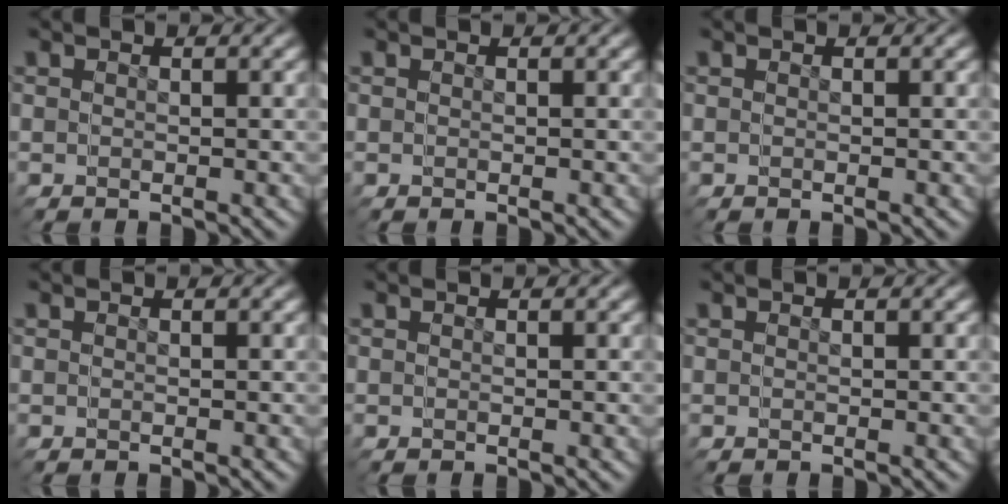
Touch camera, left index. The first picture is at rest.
{"total": 0.0}
{"total": 0.0}
{"total": 0.0}
{"total": 0.0}
{"total": 0.0}